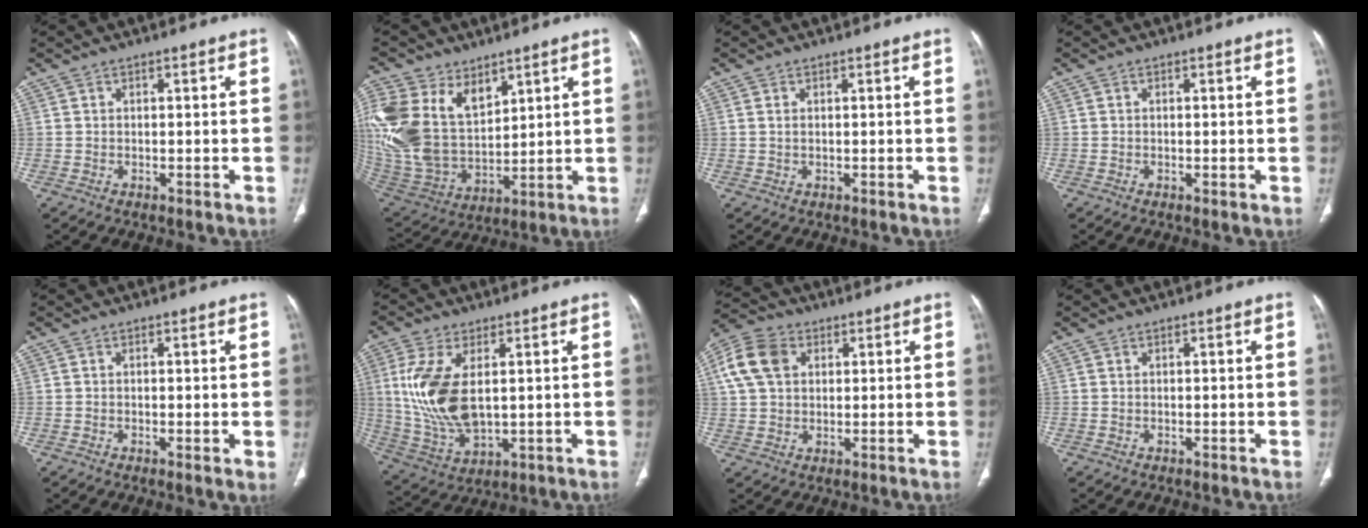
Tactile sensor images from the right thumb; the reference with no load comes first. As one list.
[{"total": 22.8, "force": [9.8, 14.7, 14.4], "torque": [-0.319, -0.019, 0.210]}, {"total": 0.7, "force": [0.3, 0.3, 0.6], "torque": [-0.016, 0.005, 0.008]}, {"total": 0.6, "force": [-0.1, 0.1, 0.6], "torque": [-0.014, -0.004, -0.001]}, {"total": 1.7, "force": [-0.1, 0.4, 1.6], "torque": [-0.032, -0.007, -0.002]}, {"total": 14.4, "force": [2.2, 7.5, 12.1], "torque": [-0.259, -0.014, 0.058]}, {"total": 10.3, "force": [3.2, 7.4, 6.4], "torque": [-0.125, 0.014, 0.056]}, {"total": 0.0}]